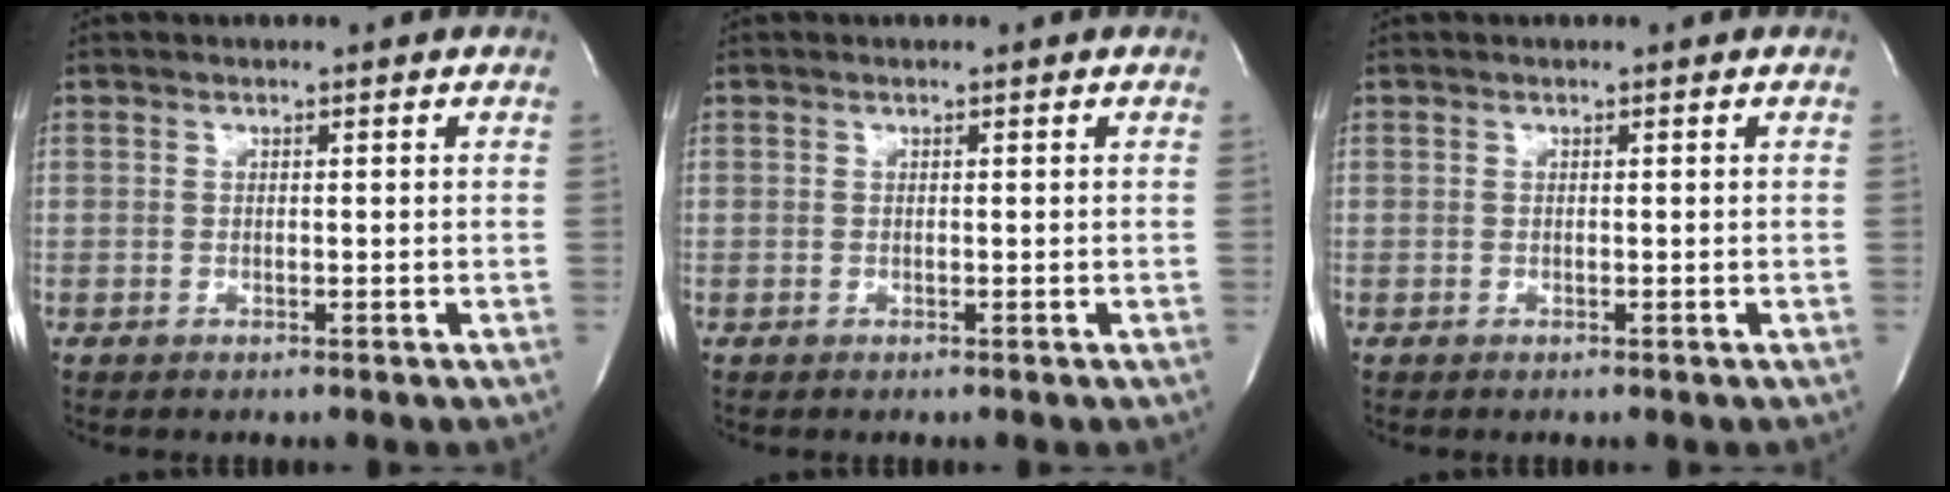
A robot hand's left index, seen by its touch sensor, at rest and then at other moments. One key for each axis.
{"total": 0.0}
{"total": 0.0}